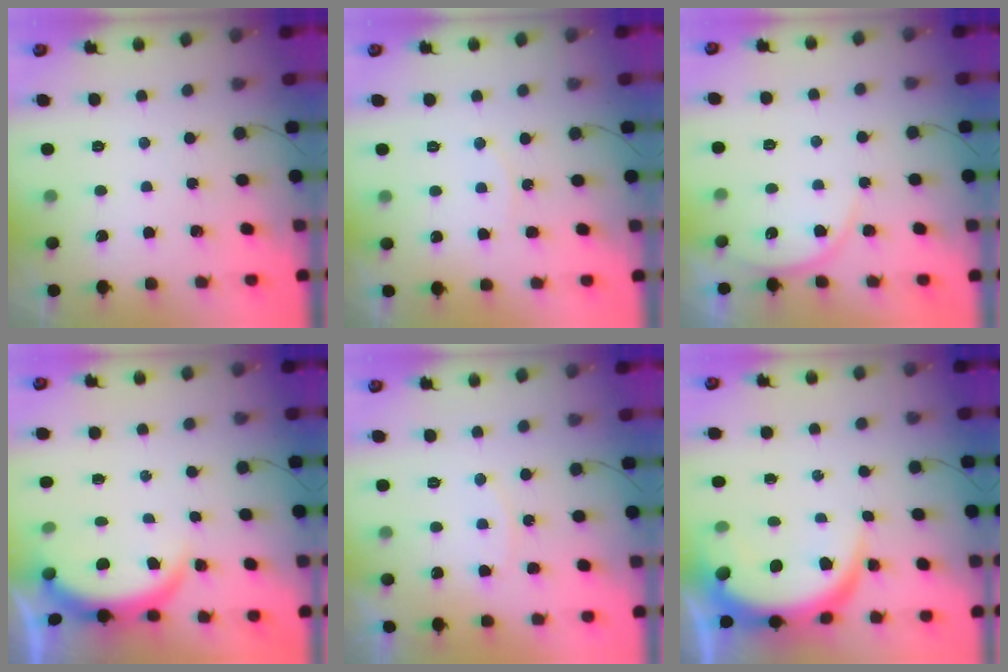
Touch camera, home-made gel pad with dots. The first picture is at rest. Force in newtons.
{"total": 6.3, "press": 6.3, "slide": 0.5}
{"total": 4.9, "press": 4.9, "slide": 0.5}
{"total": 3.9, "press": 3.9, "slide": 0.2}
{"total": 5.8, "press": 5.8, "slide": 0.5}
{"total": 8.0, "press": 8.0, "slide": 0.4}